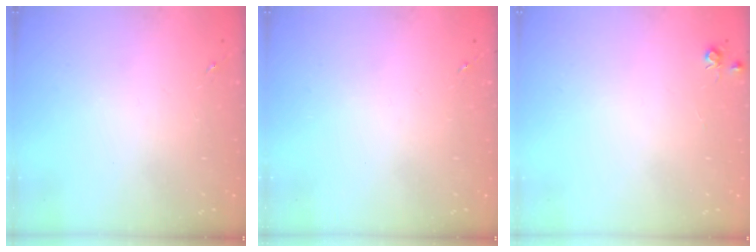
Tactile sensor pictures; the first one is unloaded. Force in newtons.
{"total": 0.0}
{"total": 5.4, "press": 5.3, "slide": 0.7}